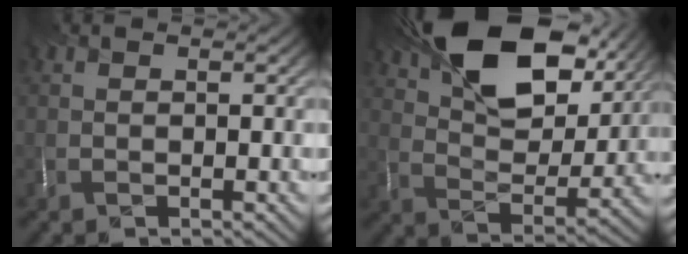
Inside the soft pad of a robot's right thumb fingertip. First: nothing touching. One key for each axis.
{"total": 16.3, "fx": 9.9, "fy": 8.1, "fz": 10.2, "tx": -0.177, "ty": 0.006, "tz": 0.157}